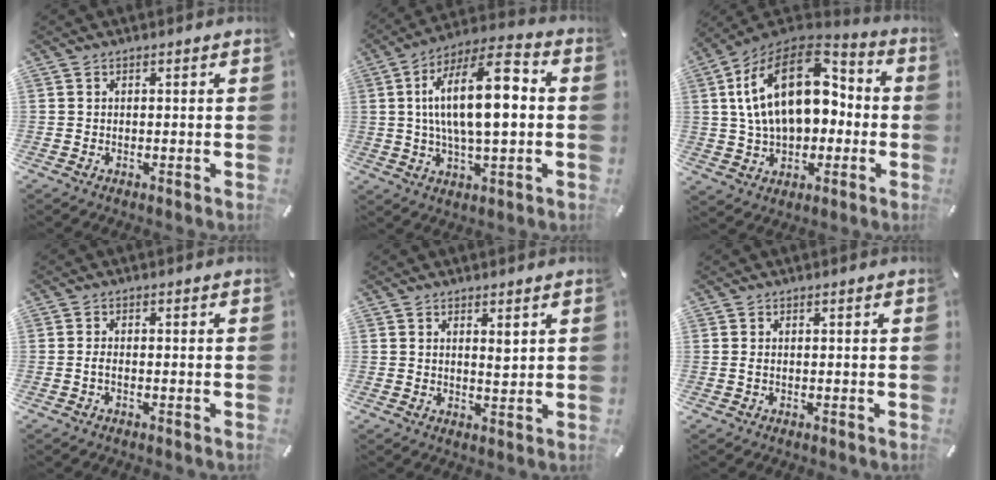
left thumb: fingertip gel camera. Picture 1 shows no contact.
{"total": 18.3, "force": [2.1, 7.5, 16.6], "torque": [-0.298, 0.003, 0.029]}
{"total": 22.5, "force": [4.5, 14.8, 16.3], "torque": [-0.302, -0.010, 0.076]}
{"total": 1.6, "force": [-0.7, 0.5, 1.3], "torque": [-0.024, 0.002, -0.013]}
{"total": 2.8, "force": [1.6, 1.0, 2.0], "torque": [-0.026, -0.009, 0.025]}
{"total": 0.7, "force": [0.0, 0.1, 0.7], "torque": [-0.014, -0.001, 0.000]}